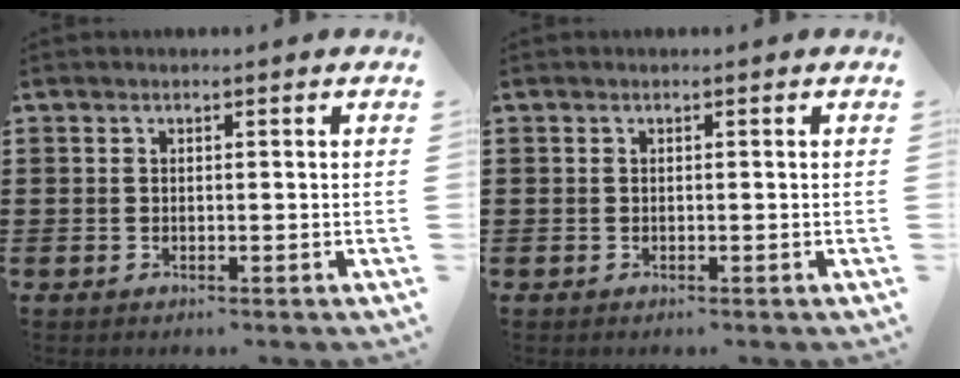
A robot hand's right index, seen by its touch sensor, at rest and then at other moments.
{"total": 0.0}